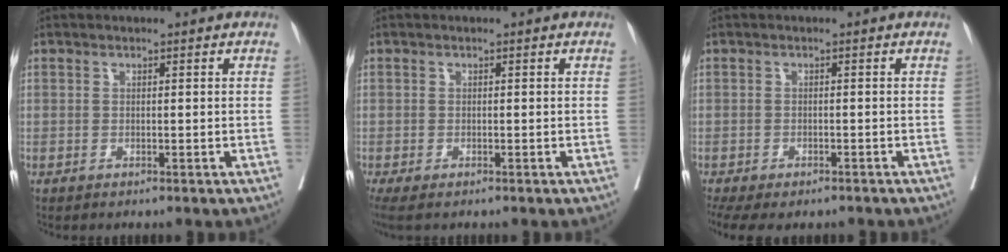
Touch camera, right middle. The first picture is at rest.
{"total": 3.8, "force": [-2.8, 1.1, 2.2], "torque": [-0.036, -0.014, -0.046]}
{"total": 10.6, "force": [-7.9, 4.7, 5.2], "torque": [-0.119, -0.007, -0.106]}